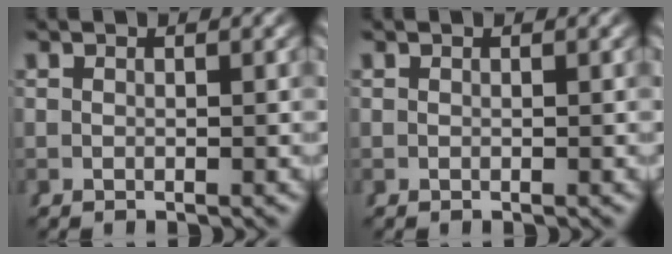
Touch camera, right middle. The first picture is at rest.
{"total": 0.0}